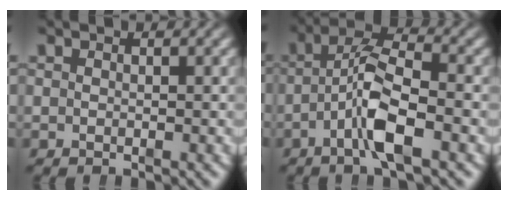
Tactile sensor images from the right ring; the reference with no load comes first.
{"total": 6.0, "force": [-0.3, 2.6, 5.4], "torque": [-0.090, 0.001, -0.015]}